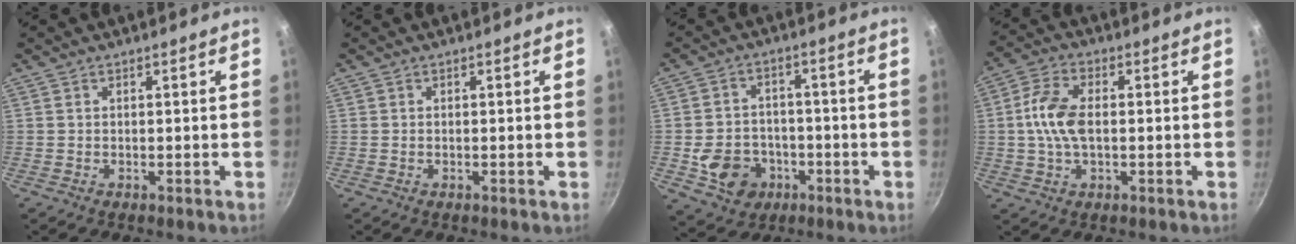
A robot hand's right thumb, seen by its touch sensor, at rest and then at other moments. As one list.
[{"total": 0.0}, {"total": 10.1, "force": [-3.3, 8.2, 4.9], "torque": [-0.063, 0.029, -0.047]}, {"total": 8.8, "force": [0.1, 5.0, 7.2], "torque": [-0.139, 0.022, -0.007]}]